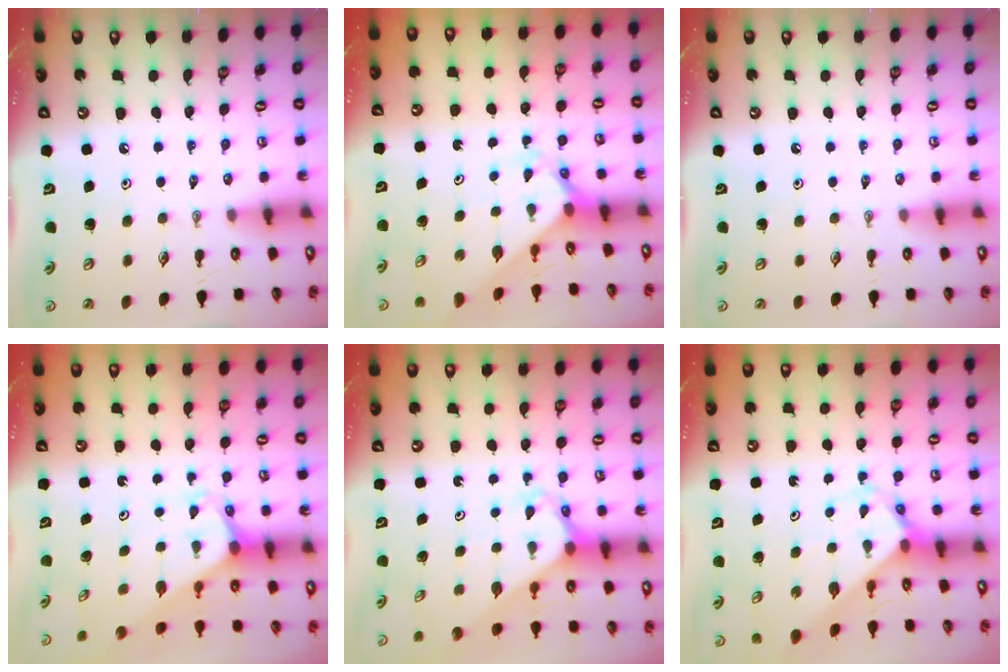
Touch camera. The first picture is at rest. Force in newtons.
{"total": 1.9, "press": 1.9, "slide": 0.1}
{"total": 0.0}
{"total": 2.0, "press": 2.0, "slide": 0.1}
{"total": 2.6, "press": 2.6, "slide": 0.2}
{"total": 2.8, "press": 2.8, "slide": 0.2}